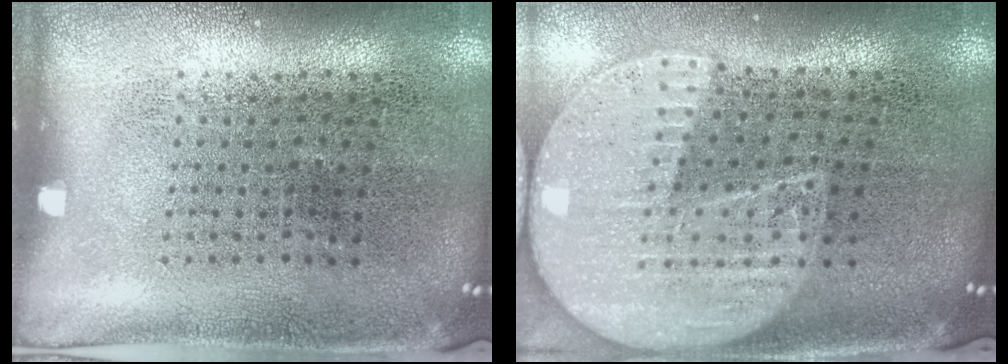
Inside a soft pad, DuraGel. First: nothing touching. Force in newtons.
{"total": 2.3, "press": 2.0, "slide": 1.1}